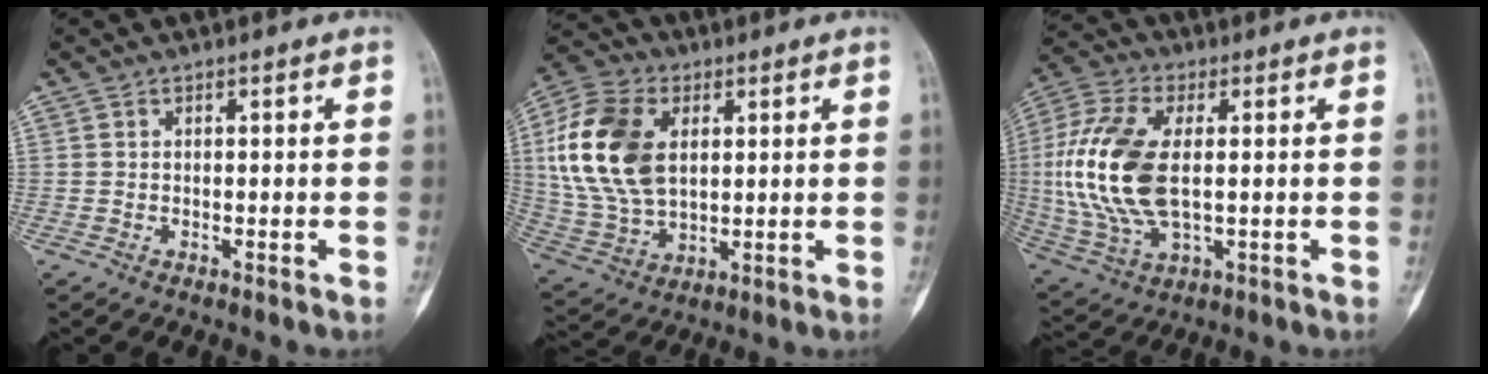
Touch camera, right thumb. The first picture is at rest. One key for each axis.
{"total": 18.3, "fx": 3.8, "fy": 11.7, "fz": 13.6, "tx": -0.273, "ty": 0.000, "tz": 0.074}
{"total": 17.9, "fx": 0.7, "fy": 9.4, "fz": 15.2, "tx": -0.344, "ty": -0.002, "tz": 0.018}